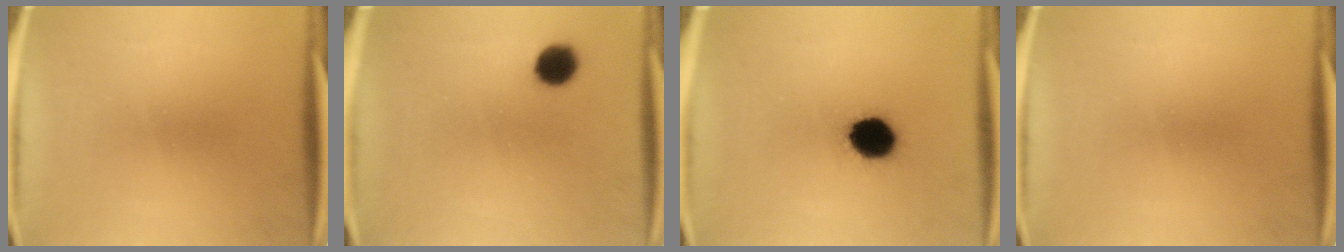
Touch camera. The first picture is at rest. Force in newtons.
{"total": 5.1}
{"total": 11.0}
{"total": 0.0}